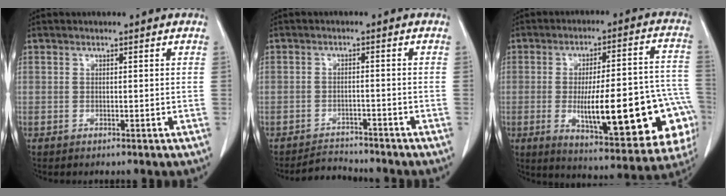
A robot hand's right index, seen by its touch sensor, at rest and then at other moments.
{"total": 3.6, "force": [-3.5, 0.6, -0.6], "torque": [0.009, -0.006, -0.057]}
{"total": 24.5, "force": [-6.0, 5.7, 23.0], "torque": [-0.251, 0.016, -0.063]}